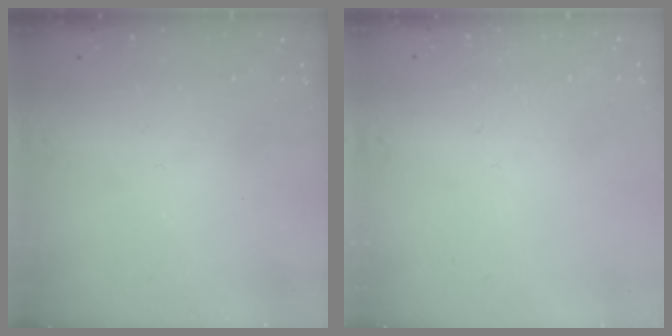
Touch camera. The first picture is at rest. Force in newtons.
{"total": 0.9, "press": 0.9, "slide": 0.1}